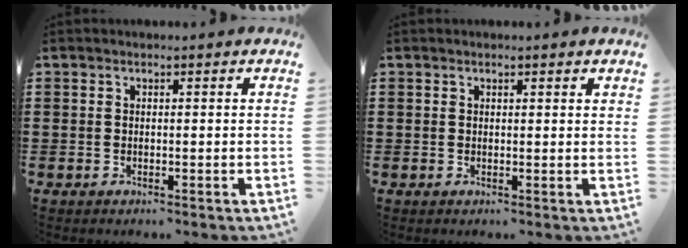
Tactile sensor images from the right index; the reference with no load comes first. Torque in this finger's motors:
{"motor_torque": [-0.26, 0.40, 0.05, -0.01]}